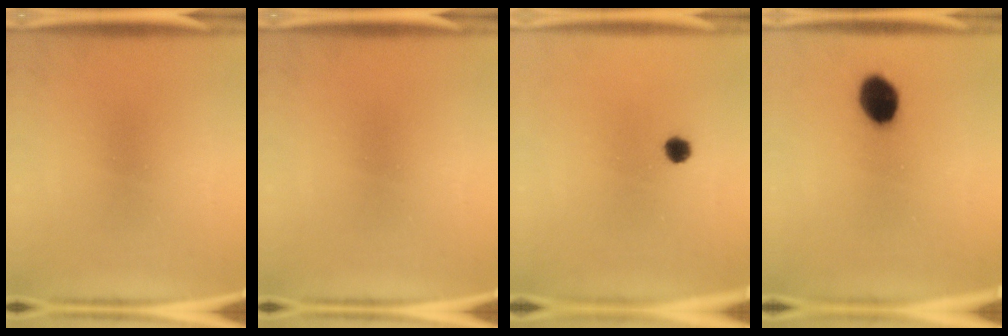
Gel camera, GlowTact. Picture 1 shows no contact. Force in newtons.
{"total": 0.0}
{"total": 1.8}
{"total": 8.4}